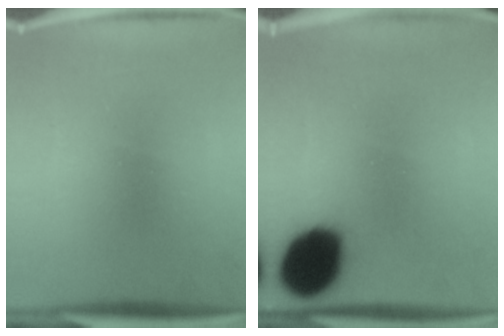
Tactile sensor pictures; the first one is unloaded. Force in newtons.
{"total": 19.1}